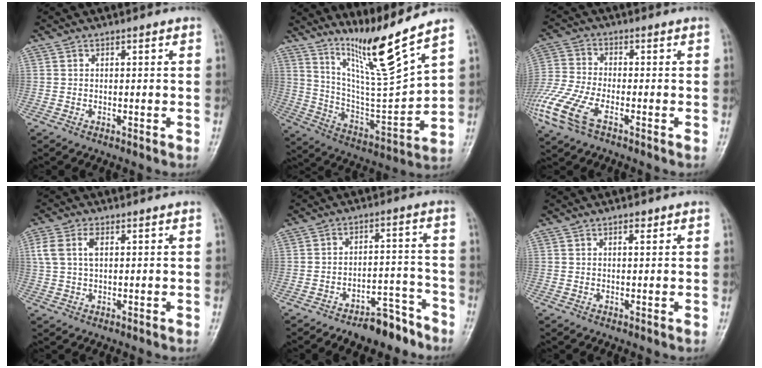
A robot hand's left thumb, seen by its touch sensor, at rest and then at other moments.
{"total": 14.8, "force": [11.2, -1.0, 9.7], "torque": [-0.157, -0.085, 0.214]}
{"total": 11.3, "force": [-5.7, 4.8, 8.5], "torque": [-0.209, 0.005, -0.115]}
{"total": 4.8, "force": [1.6, 2.4, 3.8], "torque": [-0.087, 0.011, 0.035]}
{"total": 8.1, "force": [-6.3, 3.5, 3.7], "torque": [-0.031, 0.053, -0.095]}
{"total": 1.3, "force": [0.8, 0.5, 0.9], "torque": [-0.010, -0.003, 0.011]}